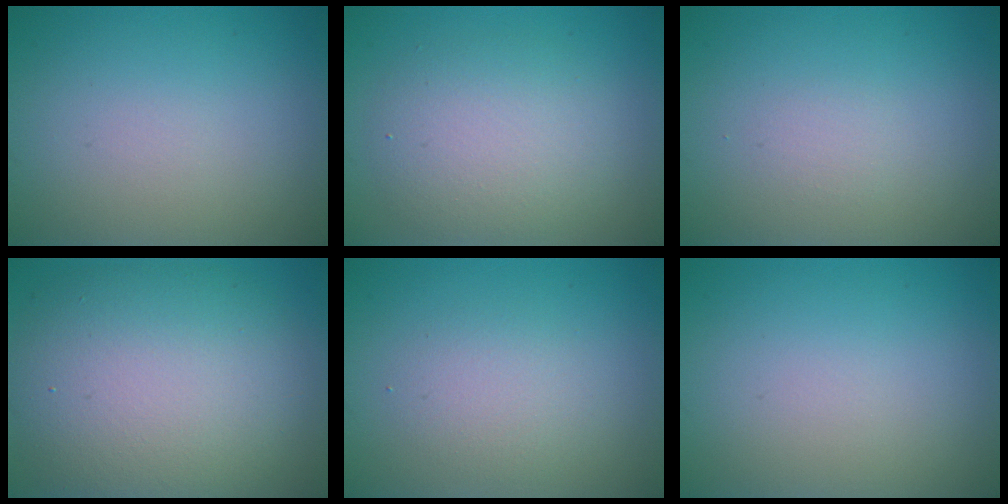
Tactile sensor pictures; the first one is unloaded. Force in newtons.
{"total": 4.6, "press": 4.5, "slide": 0.4}
{"total": 0.7, "press": 0.7, "slide": 0.1}
{"total": 11.0, "press": 11.0, "slide": 0.4}
{"total": 2.2, "press": 2.2, "slide": 0.2}
{"total": 0.0}